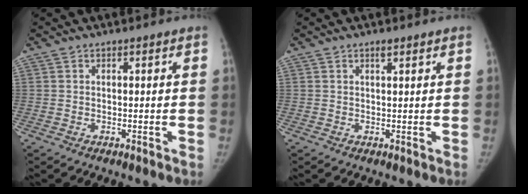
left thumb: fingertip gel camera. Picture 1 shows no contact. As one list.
[{"total": 1.2, "force": [0.8, 0.3, 0.8], "torque": [-0.012, -0.004, 0.015]}]